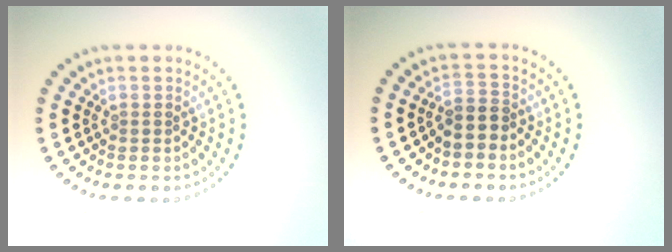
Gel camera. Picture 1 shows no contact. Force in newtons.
{"total": 1.7, "press": 1.3, "slide": 1.1}